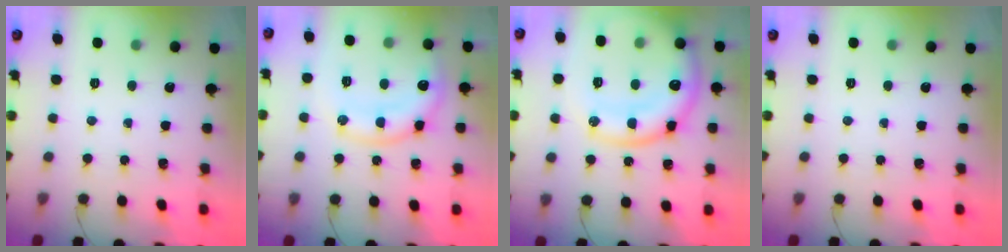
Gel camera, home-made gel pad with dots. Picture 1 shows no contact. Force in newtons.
{"total": 13.7, "press": 13.6, "slide": 1.4}
{"total": 20.9, "press": 20.6, "slide": 3.3}
{"total": 0.0}